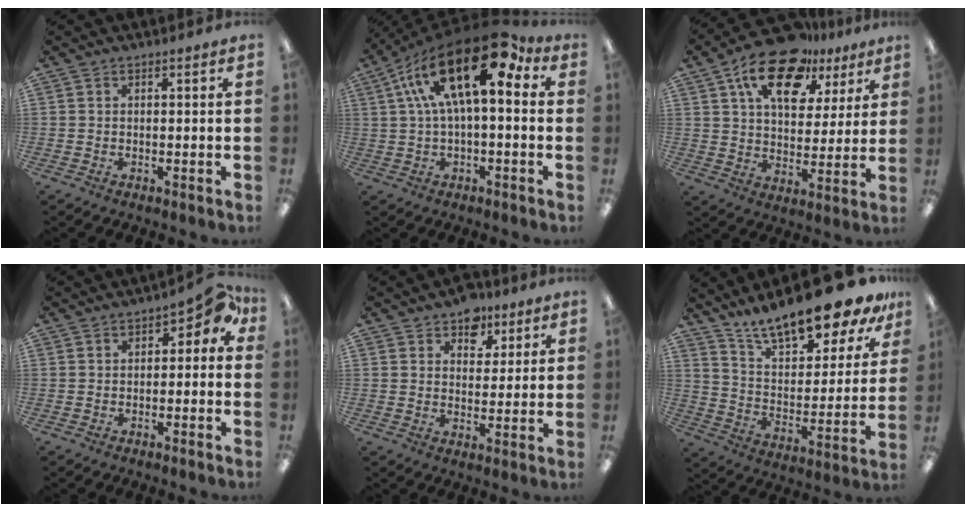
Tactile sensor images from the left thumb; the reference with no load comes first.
{"total": 21.6, "force": [9.2, 8.5, 17.5], "torque": [-0.317, -0.041, 0.155]}
{"total": 18.0, "force": [11.1, 9.3, 10.7], "torque": [-0.175, -0.048, 0.192]}
{"total": 4.9, "force": [0.7, 3.1, 3.7], "torque": [-0.047, 0.001, 0.008]}
{"total": 7.3, "force": [5.0, 4.8, 2.2], "torque": [-0.026, -0.021, 0.088]}
{"total": 18.5, "force": [16.0, 4.5, 8.0], "torque": [-0.137, -0.118, 0.275]}